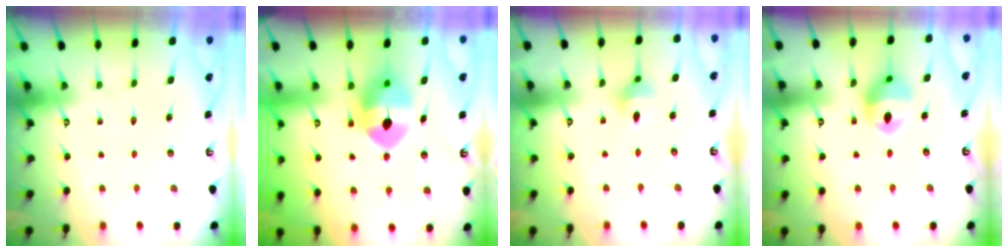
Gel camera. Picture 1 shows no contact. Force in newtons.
{"total": 10.1, "press": 10.0, "slide": 1.6}
{"total": 4.6, "press": 4.5, "slide": 0.8}
{"total": 13.3, "press": 13.2, "slide": 2.0}